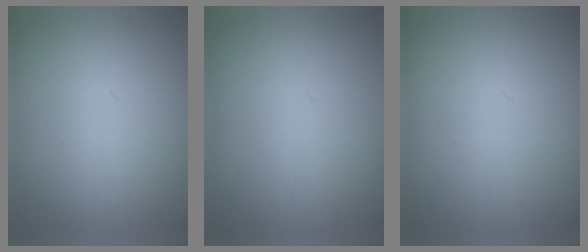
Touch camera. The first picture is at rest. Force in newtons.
{"total": 0.0}
{"total": 1.1}